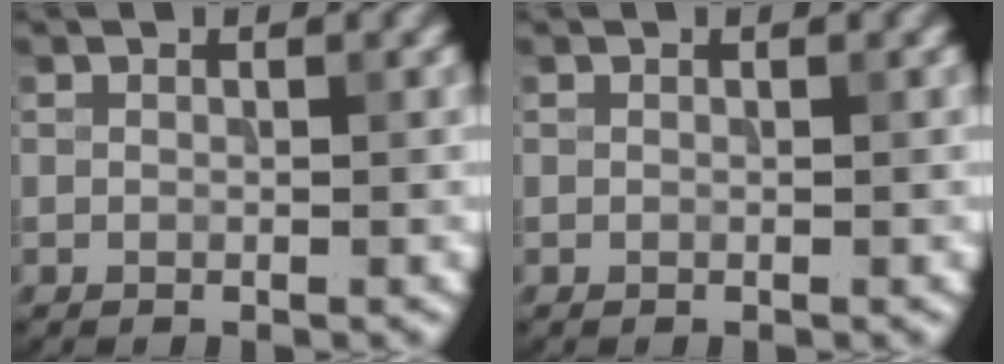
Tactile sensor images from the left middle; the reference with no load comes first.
{"total": 0.0}